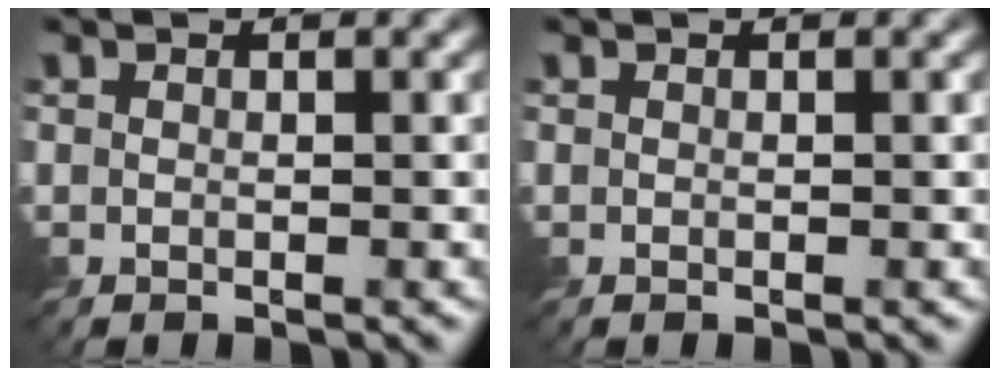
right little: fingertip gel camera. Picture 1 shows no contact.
{"total": 0.0}